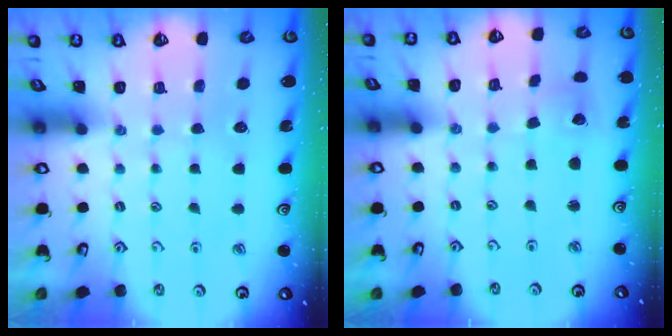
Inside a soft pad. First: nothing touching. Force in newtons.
{"total": 1.8, "press": 1.8, "slide": 0.1}